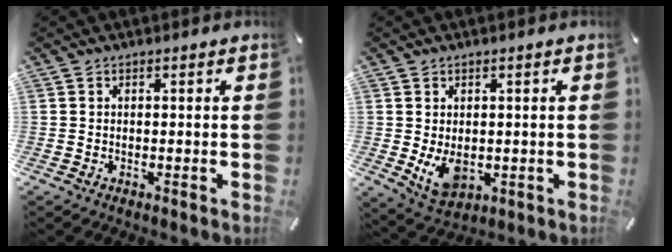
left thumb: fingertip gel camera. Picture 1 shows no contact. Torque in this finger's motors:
{"motor_torque": [0.83, 1.81, 0.17, -0.02, 0.22]}